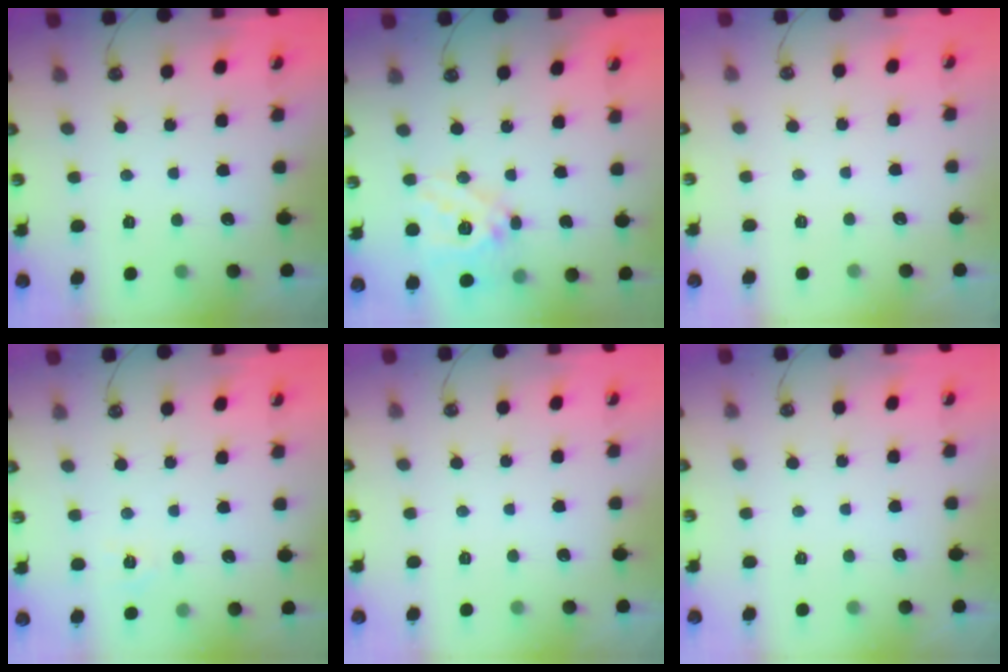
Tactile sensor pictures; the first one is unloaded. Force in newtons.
{"total": 17.6, "press": 17.4, "slide": 3.0}
{"total": 0.0}
{"total": 4.2, "press": 4.2, "slide": 0.4}
{"total": 0.0}
{"total": 0.0}